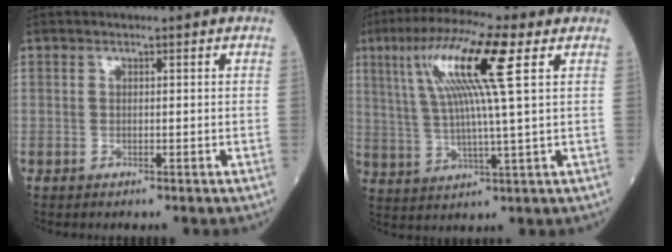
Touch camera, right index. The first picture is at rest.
{"total": 13.9, "force": [5.1, 0.0, 13.0], "torque": [-0.256, 0.020, 0.090]}